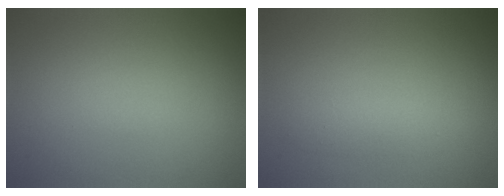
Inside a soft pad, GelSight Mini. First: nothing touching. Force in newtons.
{"total": 1.6, "press": 1.6, "slide": 0.0}